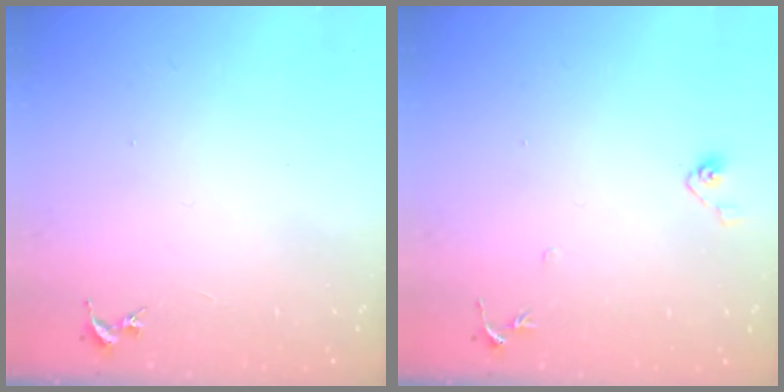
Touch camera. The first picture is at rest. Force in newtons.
{"total": 4.8, "press": 4.7, "slide": 1.0}